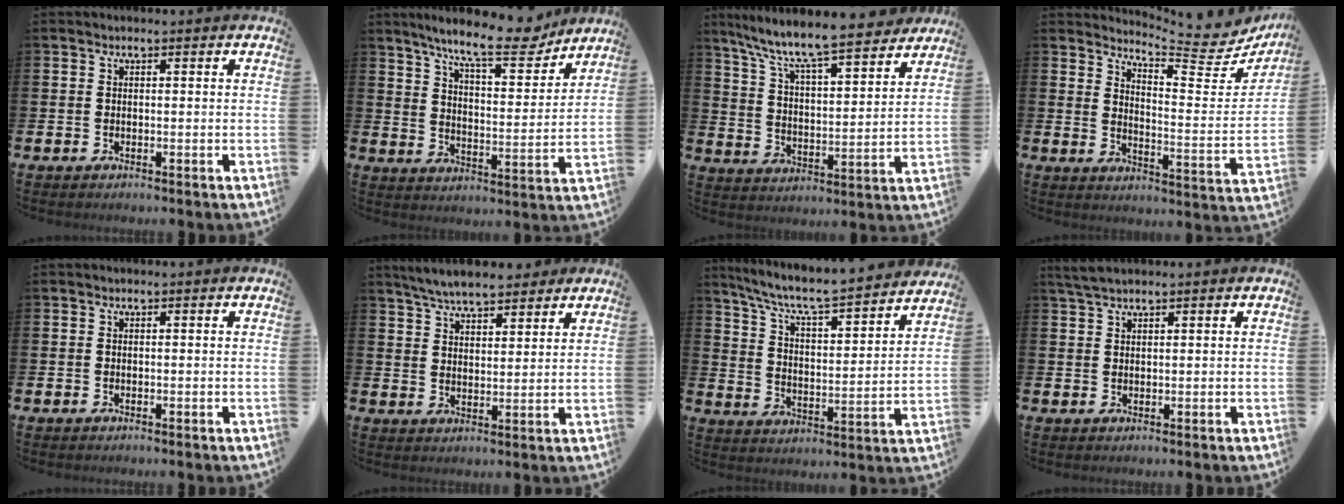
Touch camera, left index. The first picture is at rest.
{"total": 11.2, "force": [9.7, 2.1, 5.3], "torque": [-0.109, -0.052, 0.164]}
{"total": 9.1, "force": [8.5, 0.9, 3.2], "torque": [-0.097, -0.066, 0.144]}
{"total": 6.5, "force": [6.2, 0.8, 2.1], "torque": [-0.044, -0.057, 0.100]}
{"total": 0.0}
{"total": 6.0, "force": [5.7, 1.1, 1.4], "torque": [-0.043, -0.020, 0.104]}
{"total": 7.2, "force": [6.6, 0.7, 2.7], "torque": [-0.087, -0.052, 0.109]}
{"total": 2.2, "force": [1.9, 0.4, 1.1], "torque": [-0.025, 0.005, 0.036]}